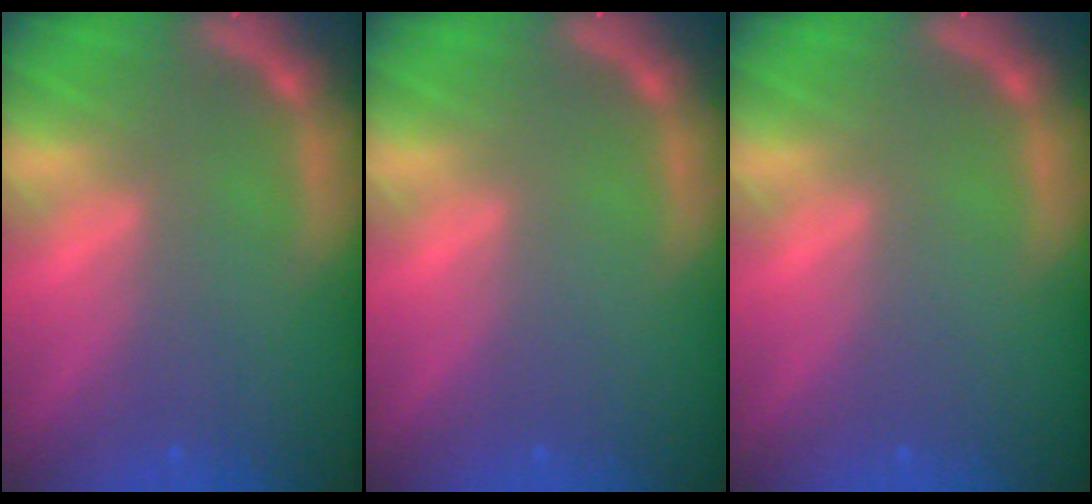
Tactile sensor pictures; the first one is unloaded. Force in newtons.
{"total": 0.0}
{"total": 0.0}